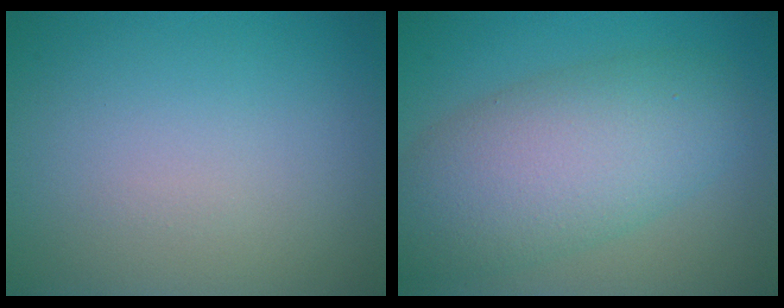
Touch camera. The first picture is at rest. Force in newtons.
{"total": 8.1, "press": 8.1, "slide": 0.3}